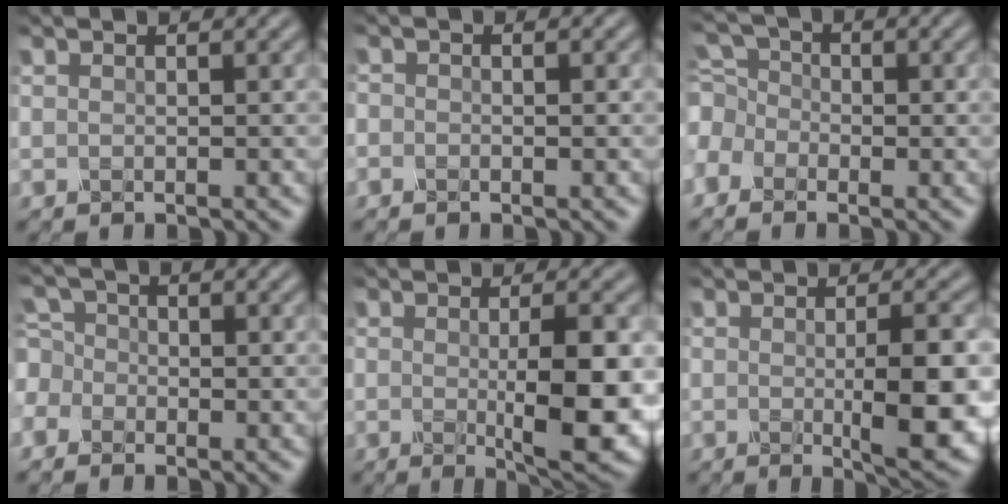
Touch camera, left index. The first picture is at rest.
{"total": 0.9, "force": [-0.3, 0.6, 0.5], "torque": [-0.005, 0.001, -0.007]}
{"total": 4.9, "force": [-1.8, 3.9, 2.3], "torque": [-0.051, 0.015, -0.049]}
{"total": 3.5, "force": [-0.9, 3.2, 1.1], "torque": [-0.018, 0.021, -0.039]}
{"total": 8.0, "force": [-0.6, 1.9, 7.7], "torque": [-0.109, -0.012, -0.003]}
{"total": 7.0, "force": [-0.6, 1.6, 6.8], "torque": [-0.095, -0.009, -0.004]}